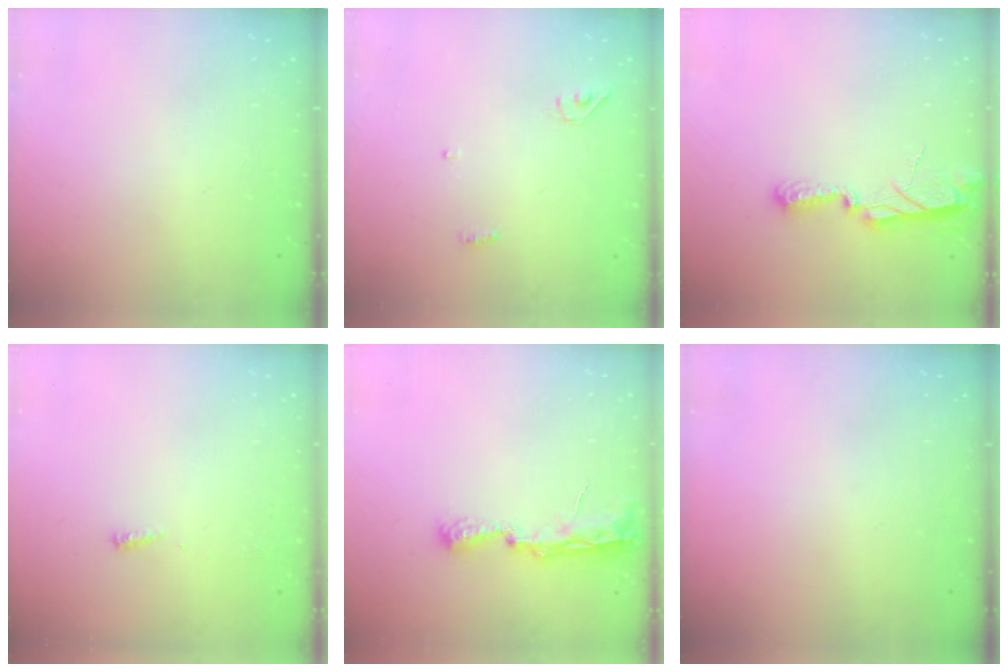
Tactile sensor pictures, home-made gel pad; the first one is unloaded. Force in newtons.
{"total": 3.7, "press": 3.6, "slide": 0.9}
{"total": 7.3, "press": 7.3, "slide": 0.5}
{"total": 3.7, "press": 3.7, "slide": 0.5}
{"total": 7.6, "press": 7.5, "slide": 0.6}
{"total": 0.0}